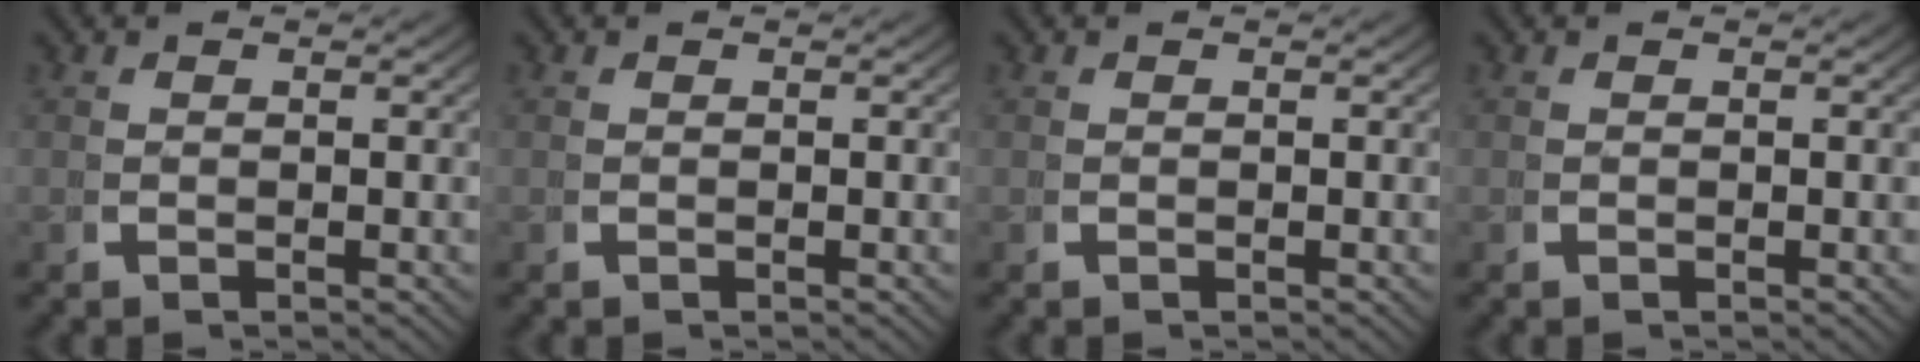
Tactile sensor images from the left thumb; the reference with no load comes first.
{"total": 0.0}
{"total": 0.0}
{"total": 0.0}